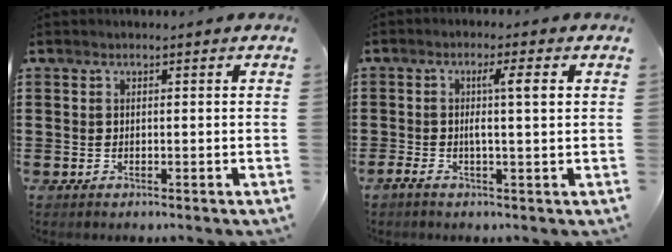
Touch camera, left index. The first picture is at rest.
{"total": 4.5, "force": [0.6, 0.1, 4.5], "torque": [-0.078, -0.003, 0.004]}